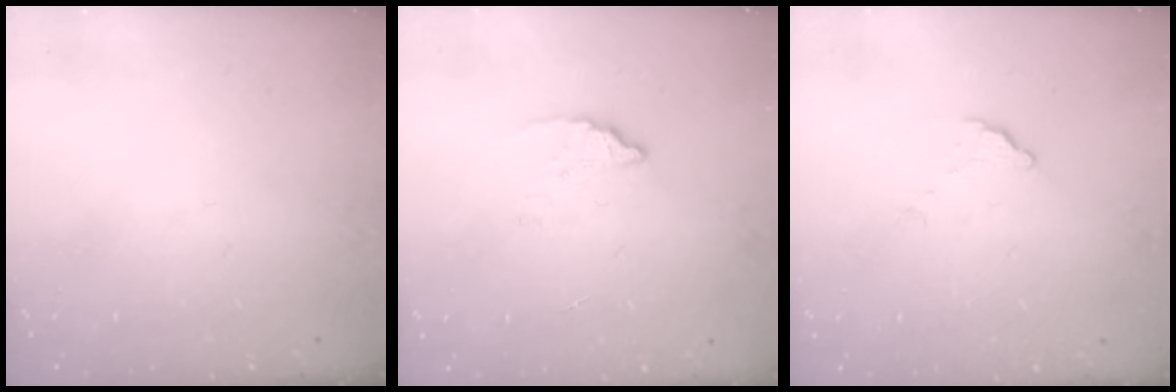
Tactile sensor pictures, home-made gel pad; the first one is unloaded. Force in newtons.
{"total": 1.8, "press": 1.7, "slide": 0.1}
{"total": 3.6, "press": 3.6, "slide": 0.2}